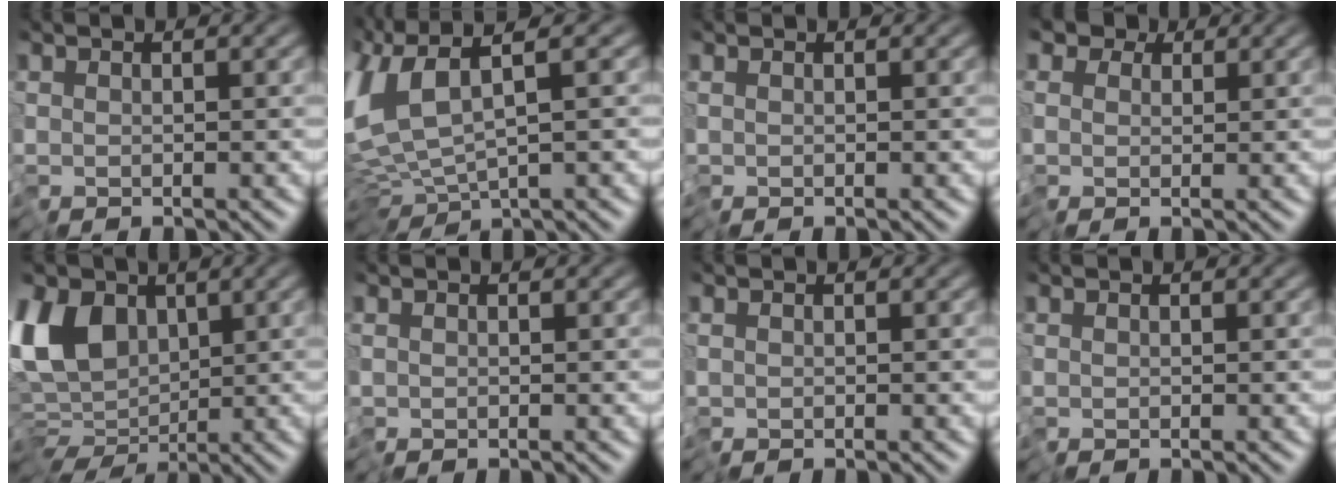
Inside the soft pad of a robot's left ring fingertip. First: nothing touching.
{"total": 9.4, "force": [1.8, 4.1, 8.3], "torque": [-0.201, -0.003, 0.043]}
{"total": 0.0}
{"total": 3.2, "force": [1.2, 2.7, 1.2], "torque": [-0.033, 0.002, 0.013]}
{"total": 8.3, "force": [0.2, 5.7, 6.0], "torque": [-0.110, -0.011, -0.007]}
{"total": 0.0}
{"total": 0.0}
{"total": 0.0}